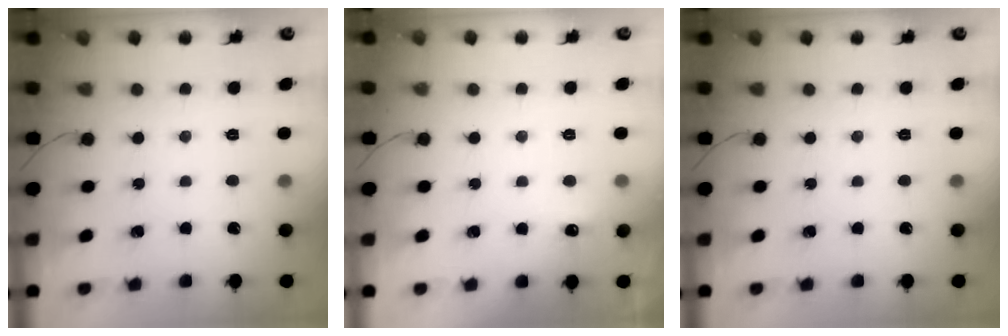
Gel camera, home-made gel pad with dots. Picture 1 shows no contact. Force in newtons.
{"total": 12.3, "press": 4.6, "slide": 11.4}
{"total": 0.0}